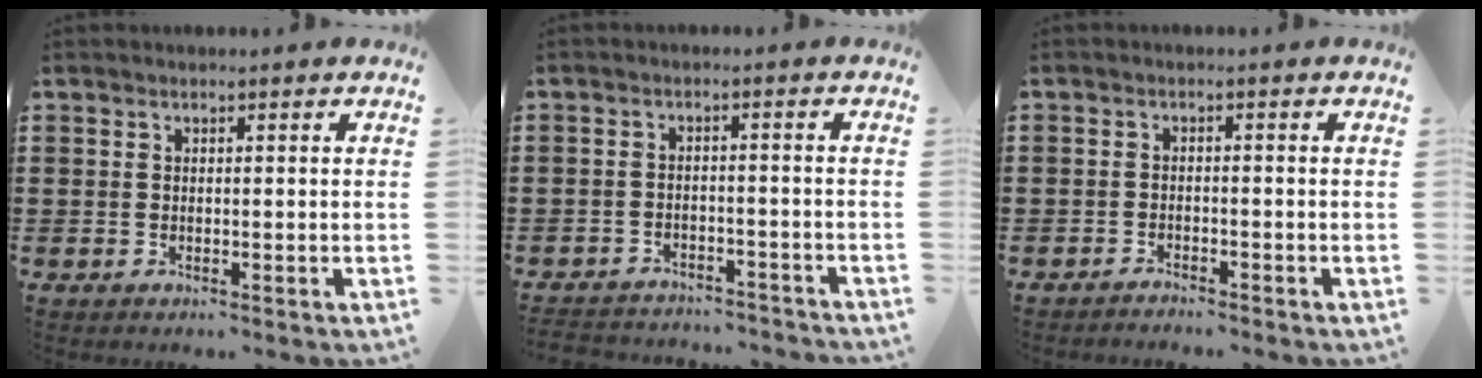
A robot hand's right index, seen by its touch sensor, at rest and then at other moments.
{"total": 3.1, "force": [-3.1, 0.3, 0.0], "torque": [-0.007, -0.001, -0.065]}
{"total": 1.7, "force": [-1.7, 0.0, -0.1], "torque": [-0.003, 0.003, -0.036]}